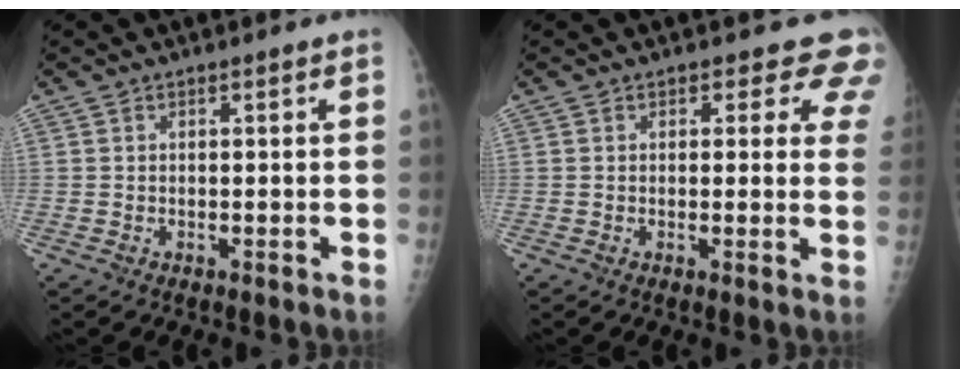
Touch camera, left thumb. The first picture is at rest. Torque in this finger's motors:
{"motor_torque": [0.09, 0.25, -0.13, -0.26, 0.11]}